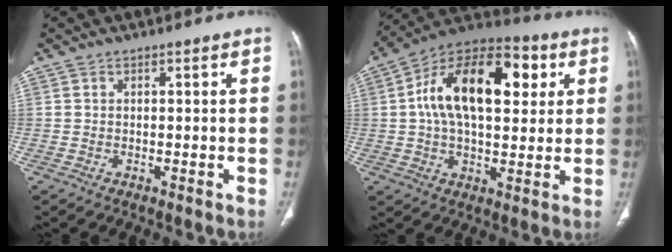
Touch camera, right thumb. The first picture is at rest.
{"total": 21.6, "force": [4.9, 11.7, 17.5], "torque": [-0.262, 0.020, 0.067]}